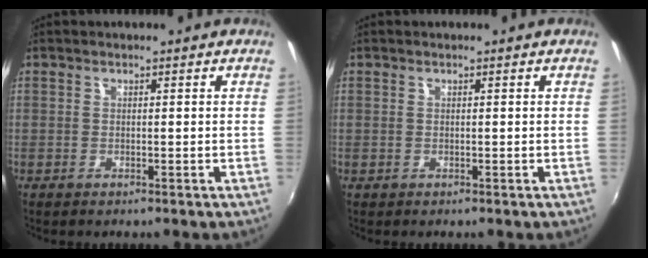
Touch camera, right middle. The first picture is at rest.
{"total": 0.0}